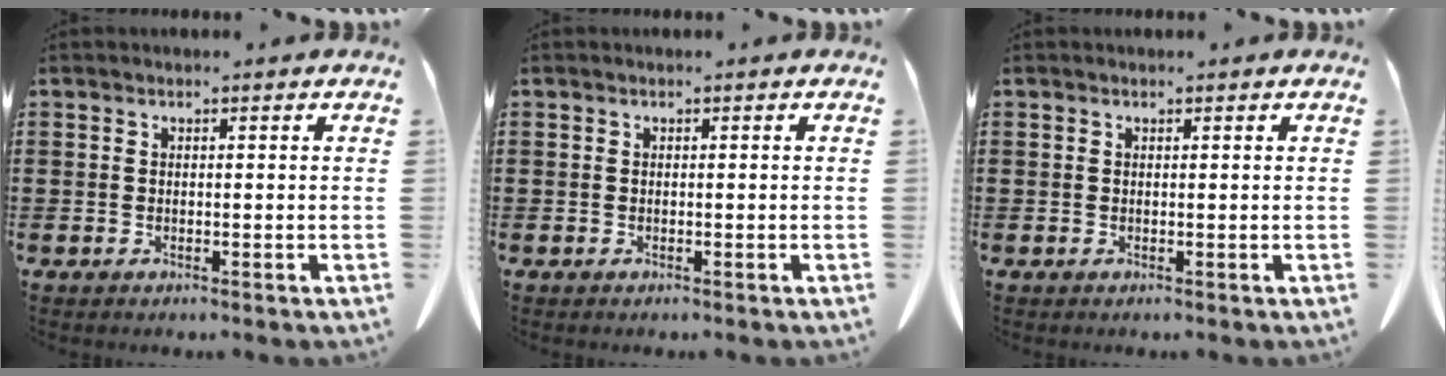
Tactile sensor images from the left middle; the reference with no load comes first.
{"total": 0.0}
{"total": 0.0}